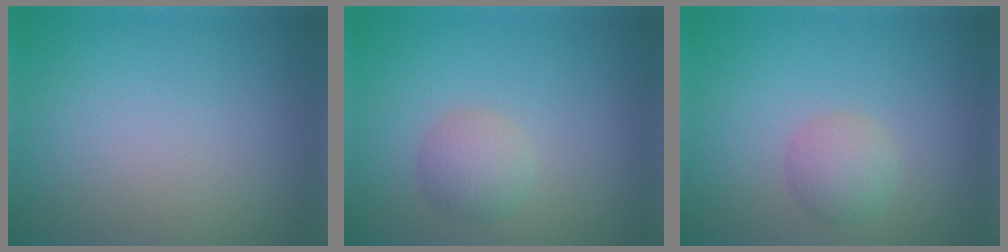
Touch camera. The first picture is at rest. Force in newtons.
{"total": 2.3, "press": 2.3, "slide": 0.1}
{"total": 2.3, "press": 2.3, "slide": 0.0}